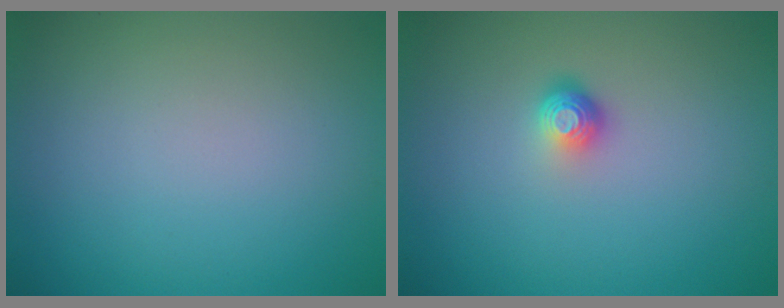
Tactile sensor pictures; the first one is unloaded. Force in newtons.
{"total": 1.8, "press": 1.2, "slide": 1.3}